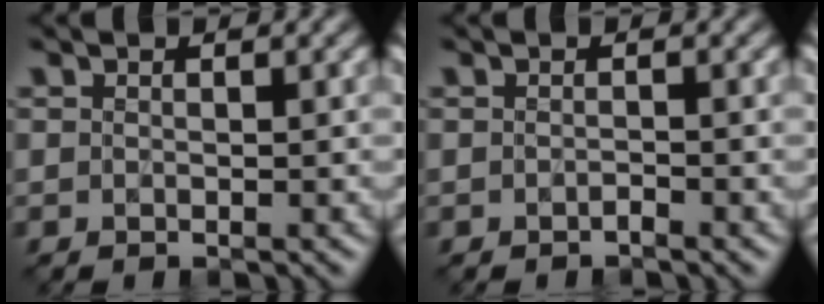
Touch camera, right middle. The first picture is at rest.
{"total": 0.6, "force": [-0.6, 0.1, 0.2], "torque": [-0.003, -0.001, -0.014]}